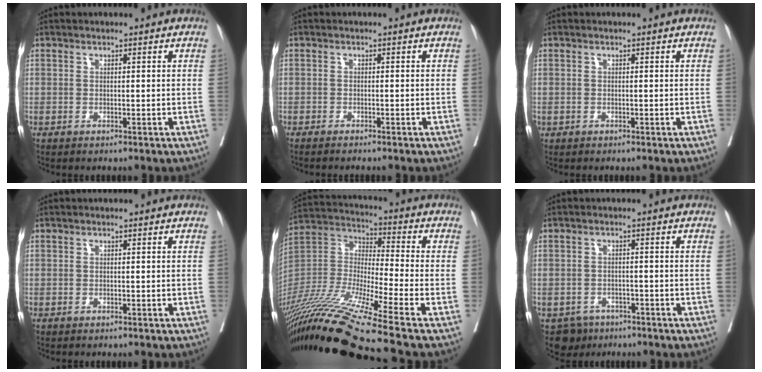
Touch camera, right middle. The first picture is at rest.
{"total": 2.3, "force": [-2.0, -0.1, 1.1], "torque": [-0.014, -0.001, -0.025]}
{"total": 0.0}
{"total": 0.0}
{"total": 22.5, "force": [-17.2, -1.5, 14.4], "torque": [-0.327, -0.037, -0.323]}
{"total": 3.9, "force": [-2.7, 2.8, 0.3], "torque": [0.001, 0.004, -0.041]}